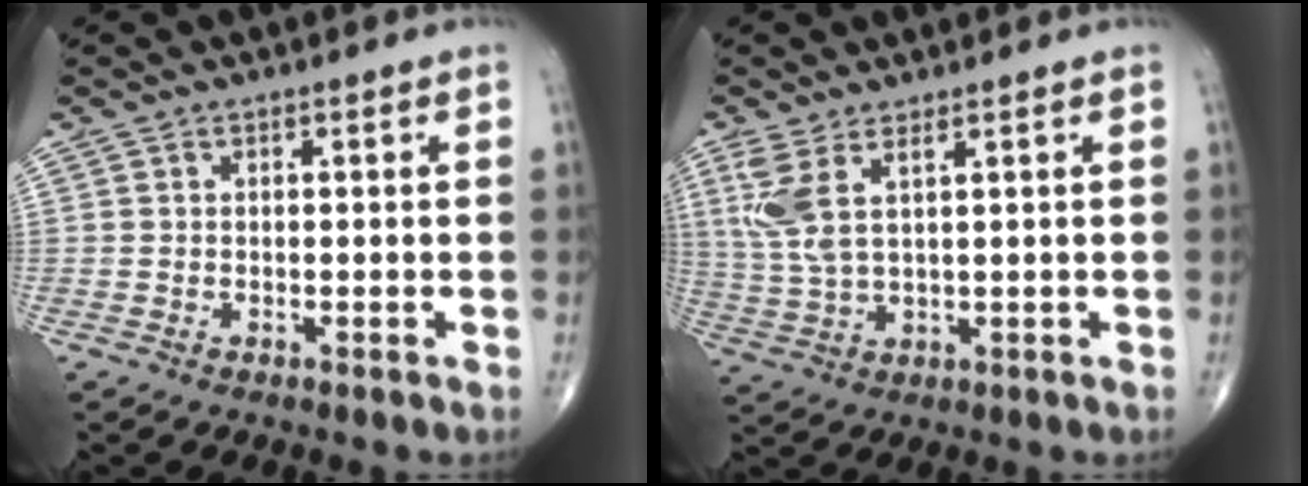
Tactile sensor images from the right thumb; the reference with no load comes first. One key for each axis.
{"total": 6.9, "fx": 3.1, "fy": 2.2, "fz": 5.8, "tx": -0.147, "ty": -0.013, "tz": 0.075}